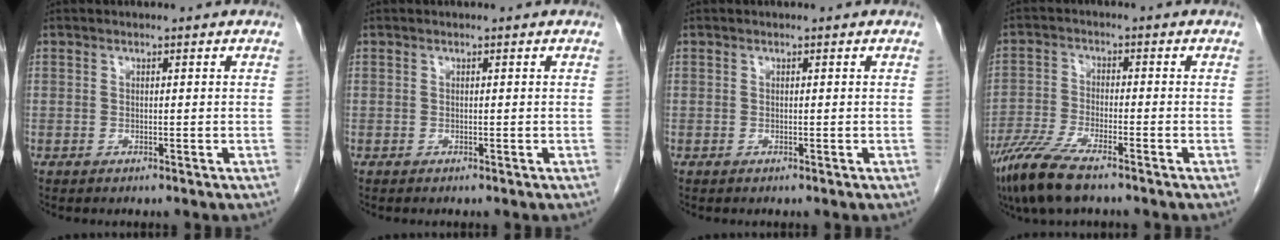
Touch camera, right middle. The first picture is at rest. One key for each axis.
{"total": 0.0}
{"total": 0.0}
{"total": 8.4, "fx": -6.2, "fy": 1.4, "fz": 5.6, "tx": -0.117, "ty": -0.022, "tz": -0.116}